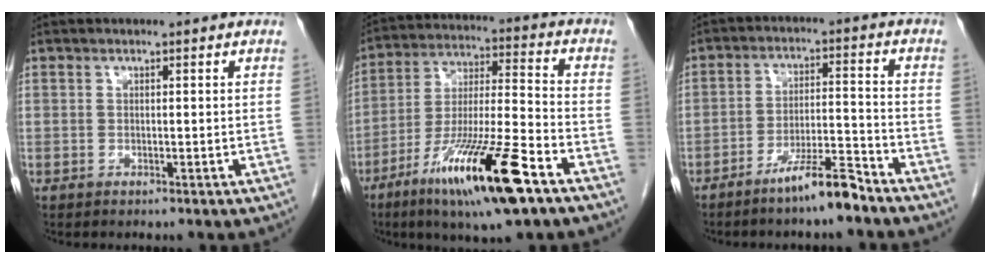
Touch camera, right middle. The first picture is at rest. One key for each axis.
{"total": 17.9, "fx": -10.1, "fy": 1.3, "fz": 14.8, "tx": -0.274, "ty": -0.037, "tz": -0.176}
{"total": 7.2, "fx": -5.6, "fy": 0.2, "fz": 4.5, "tx": -0.076, "ty": -0.006, "tz": -0.104}